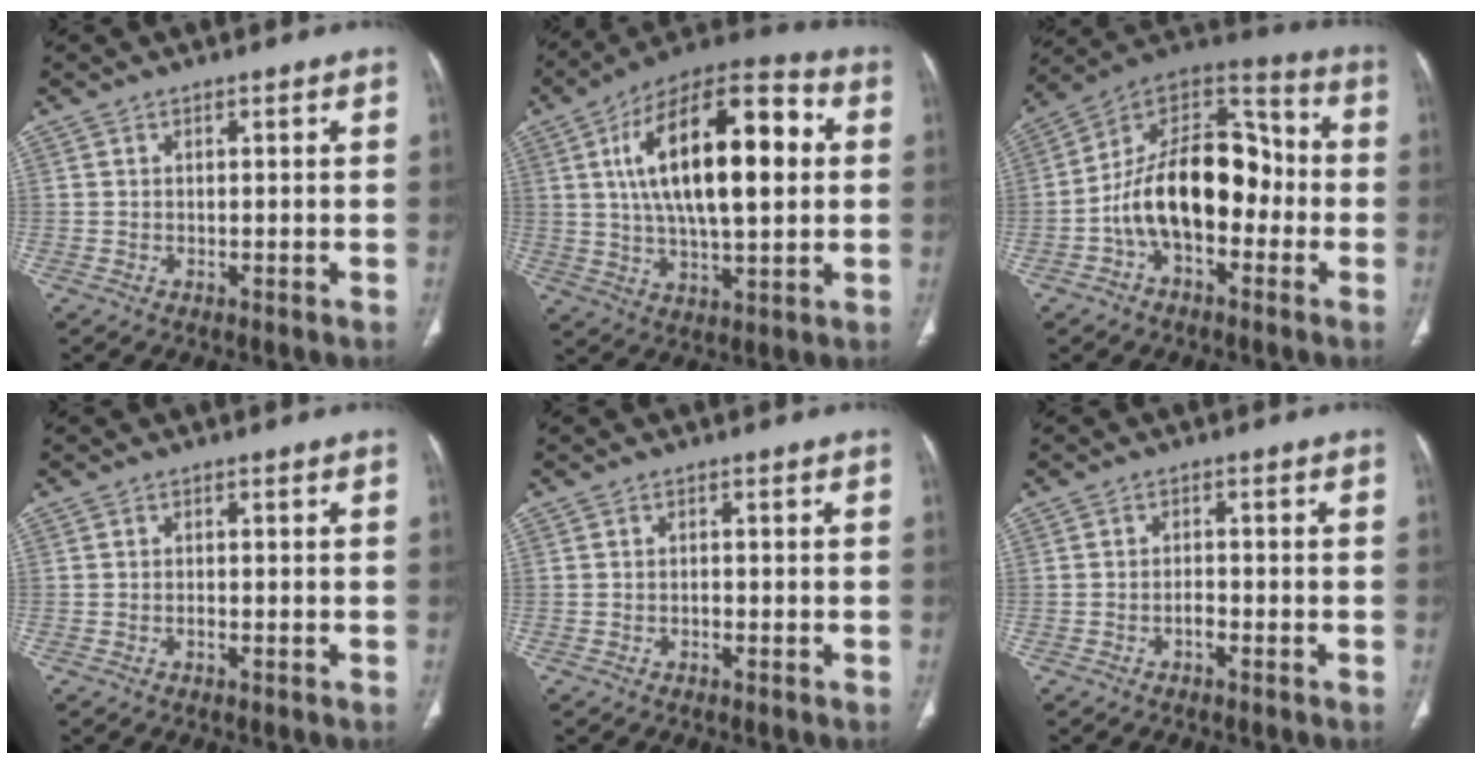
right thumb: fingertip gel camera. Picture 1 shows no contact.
{"total": 24.2, "force": [4.2, 10.1, 21.5], "torque": [-0.344, 0.016, 0.060]}
{"total": 19.3, "force": [-3.5, 11.4, 15.2], "torque": [-0.228, 0.063, -0.066]}
{"total": 0.7, "force": [-0.4, 0.3, 0.5], "torque": [-0.011, 0.001, -0.007]}
{"total": 0.8, "force": [-0.5, 0.4, 0.5], "torque": [-0.009, 0.003, -0.008]}
{"total": 1.7, "force": [-1.0, 0.8, 1.2], "torque": [-0.019, 0.009, -0.019]}